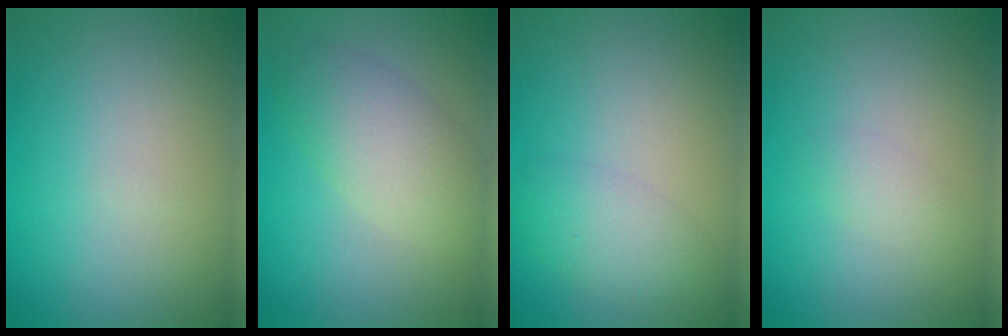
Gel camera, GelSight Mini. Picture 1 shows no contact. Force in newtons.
{"total": 4.6, "press": 4.6, "slide": 0.3}
{"total": 2.7, "press": 2.7, "slide": 0.1}
{"total": 1.1, "press": 1.1, "slide": 0.0}